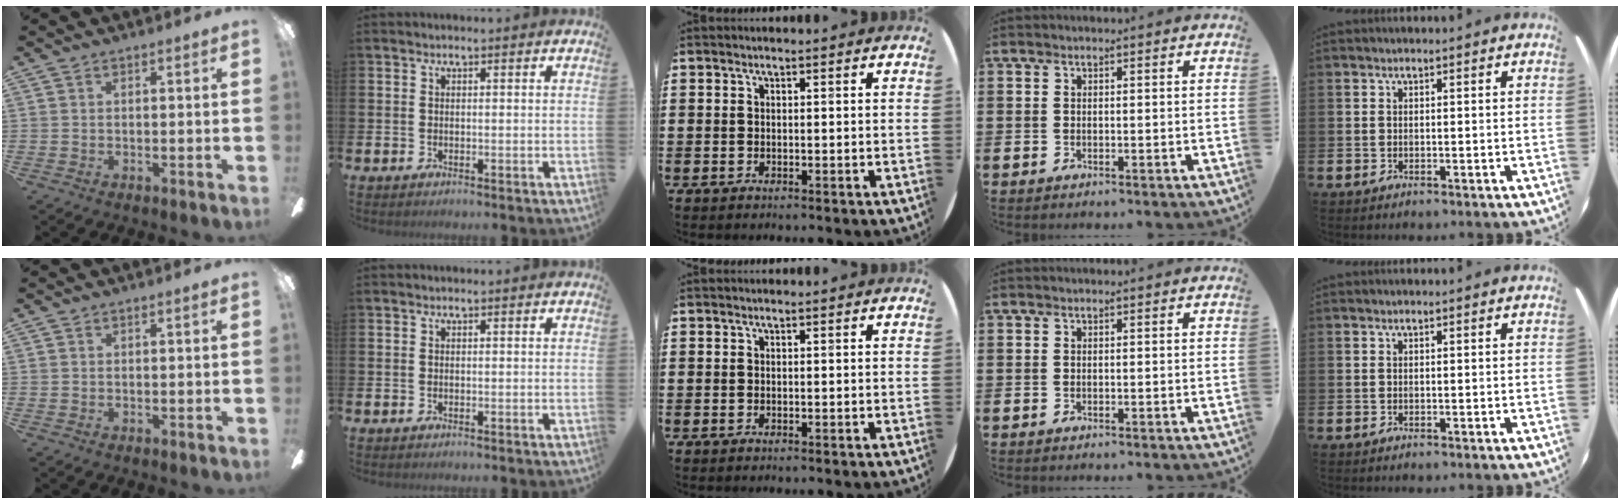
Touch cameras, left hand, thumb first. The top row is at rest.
{}